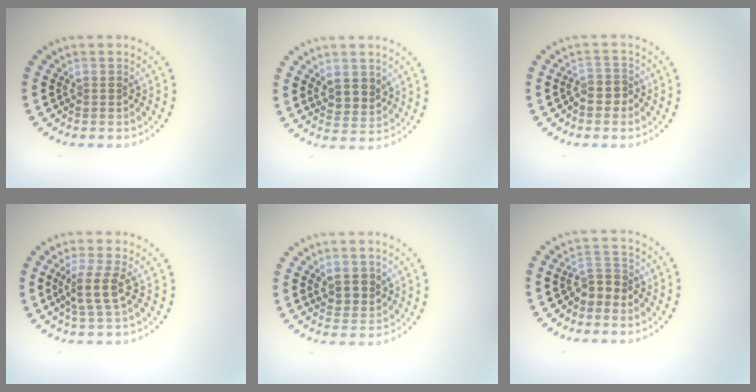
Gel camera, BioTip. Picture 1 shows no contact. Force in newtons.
{"total": 2.5, "press": 2.3, "slide": 0.9}
{"total": 1.7, "press": 1.4, "slide": 1.0}
{"total": 2.8, "press": 2.3, "slide": 1.6}
{"total": 2.5, "press": 2.4, "slide": 0.9}
{"total": 2.1, "press": 1.9, "slide": 0.8}